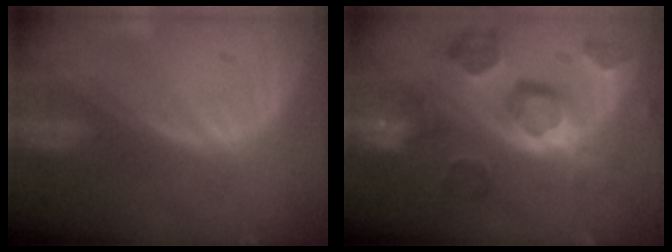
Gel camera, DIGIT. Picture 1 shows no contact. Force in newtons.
{"total": 11.2, "press": 9.9, "slide": 5.3}